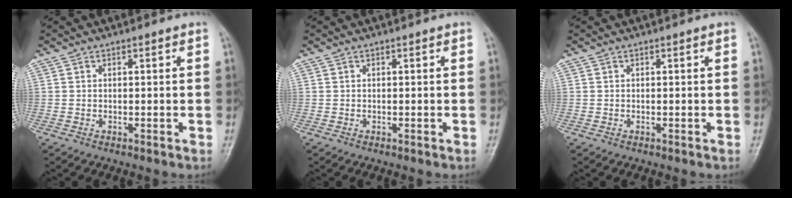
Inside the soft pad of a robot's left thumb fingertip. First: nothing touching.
{"total": 0.0}
{"total": 0.0}